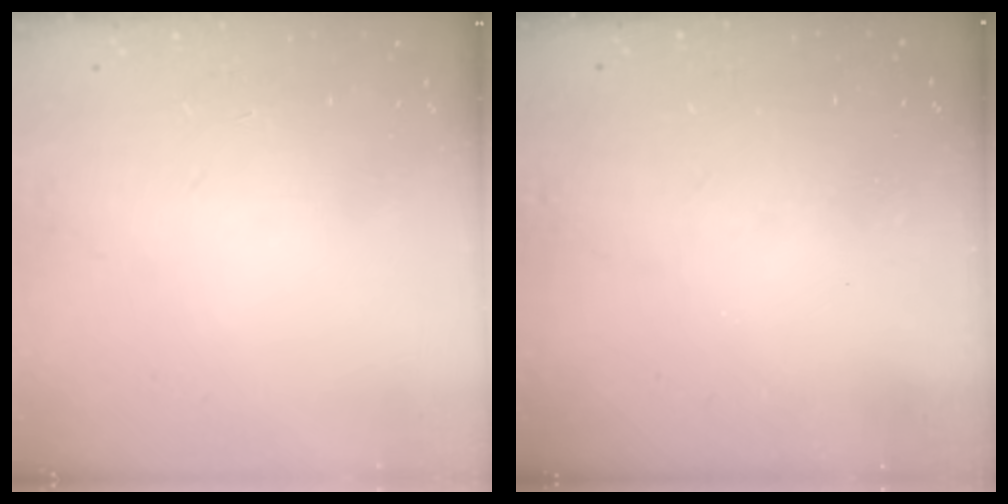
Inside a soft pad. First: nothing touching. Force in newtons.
{"total": 3.3, "press": 3.3, "slide": 0.1}